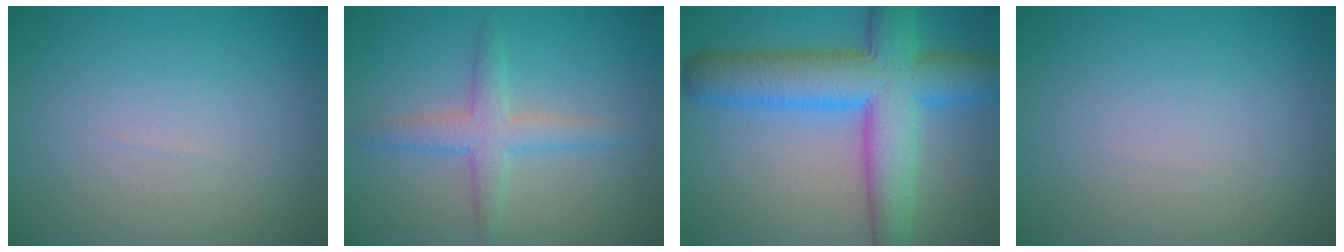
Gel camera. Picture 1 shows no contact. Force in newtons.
{"total": 3.1, "press": 3.1, "slide": 0.0}
{"total": 10.1, "press": 10.1, "slide": 0.3}
{"total": 0.0}